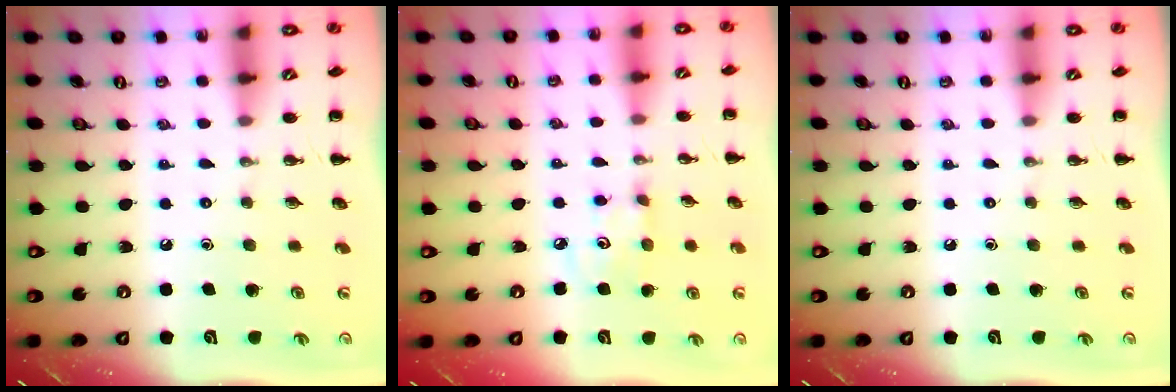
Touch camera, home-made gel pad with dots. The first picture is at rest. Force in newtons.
{"total": 3.5, "press": 3.4, "slide": 0.9}
{"total": 0.0}